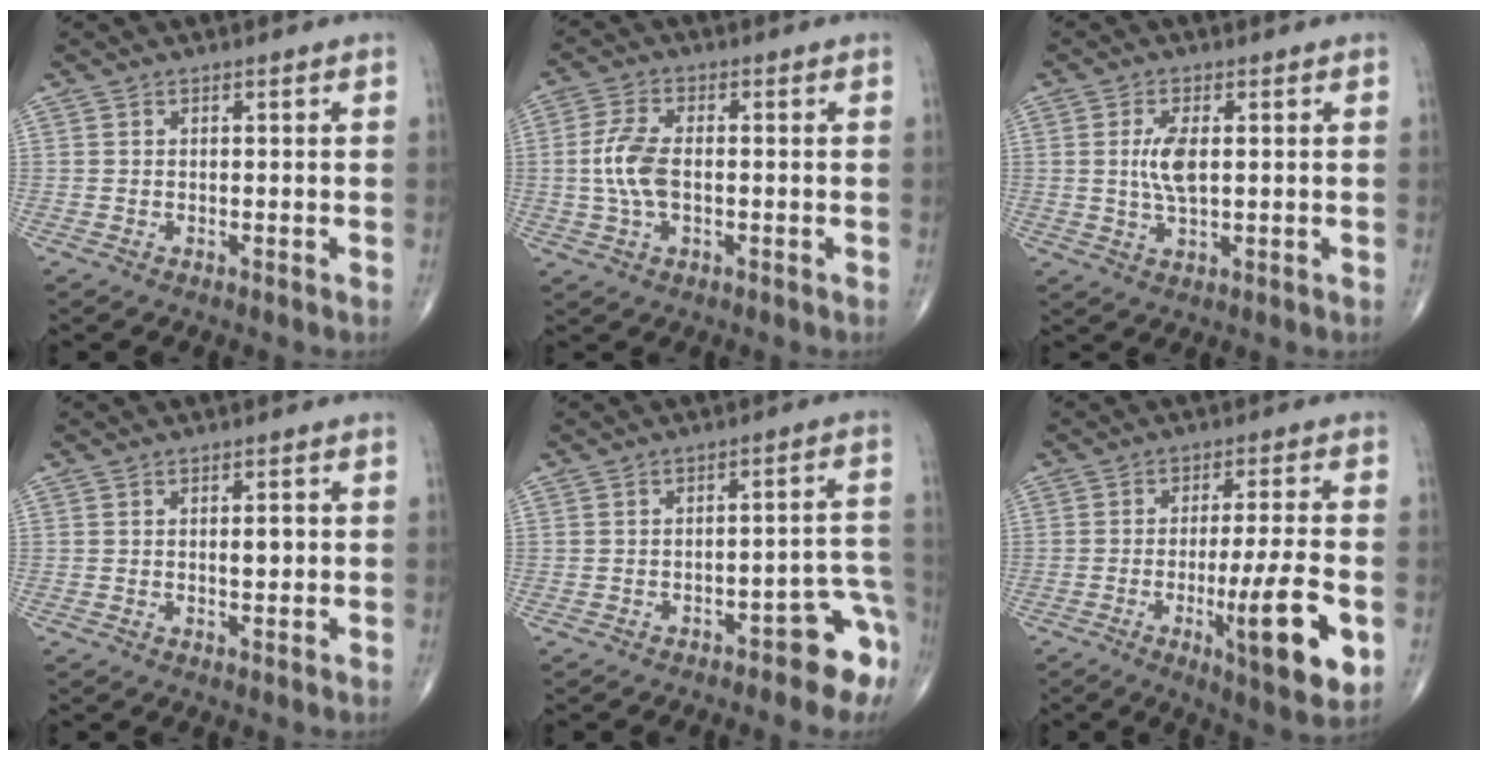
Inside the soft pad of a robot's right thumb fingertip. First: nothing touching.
{"total": 7.2, "force": [-0.5, 3.7, 6.1], "torque": [-0.137, 0.010, -0.013]}
{"total": 5.7, "force": [0.7, 2.4, 5.1], "torque": [-0.104, -0.006, 0.012]}
{"total": 2.7, "force": [0.2, 1.2, 2.4], "torque": [-0.031, -0.001, 0.002]}
{"total": 7.8, "force": [-5.0, 2.9, 5.3], "torque": [-0.029, 0.060, -0.062]}
{"total": 13.9, "force": [-4.0, 2.2, 13.2], "torque": [-0.199, -0.004, -0.058]}